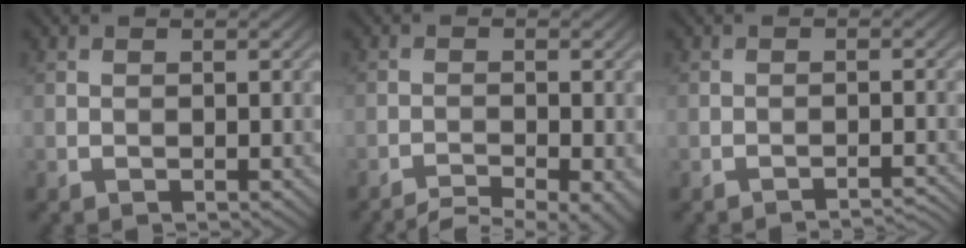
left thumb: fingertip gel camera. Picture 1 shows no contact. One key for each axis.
{"total": 5.5, "fx": -4.3, "fy": 0.9, "fz": 3.3, "tx": -0.052, "ty": -0.007, "tz": -0.076}
{"total": 2.5, "fx": -2.3, "fy": 0.2, "fz": 0.9, "tx": -0.011, "ty": 0.008, "tz": -0.038}